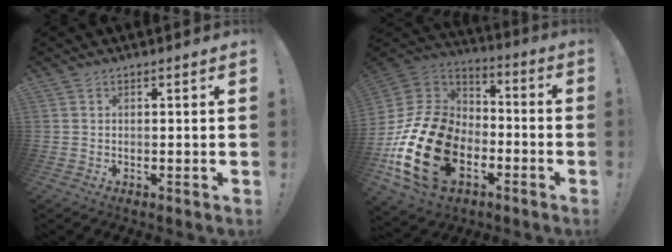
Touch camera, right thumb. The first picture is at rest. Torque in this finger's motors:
{"motor_torque": [2.55, 2.46, 1.55, -1.22, 0.26]}